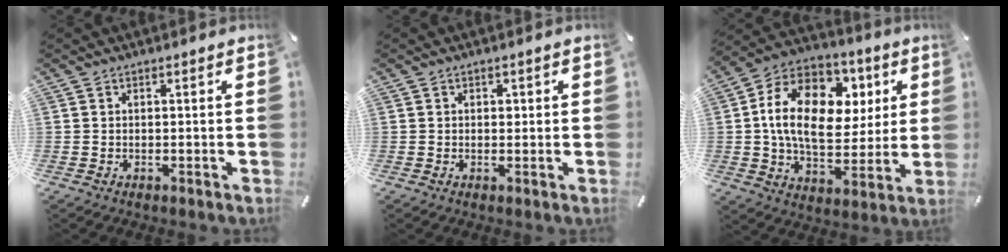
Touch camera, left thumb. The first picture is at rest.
{"total": 1.0, "force": [0.2, 0.9, 0.4], "torque": [-0.001, 0.001, 0.001]}
{"total": 19.9, "force": [3.5, 13.6, 14.0], "torque": [-0.265, 0.002, 0.058]}